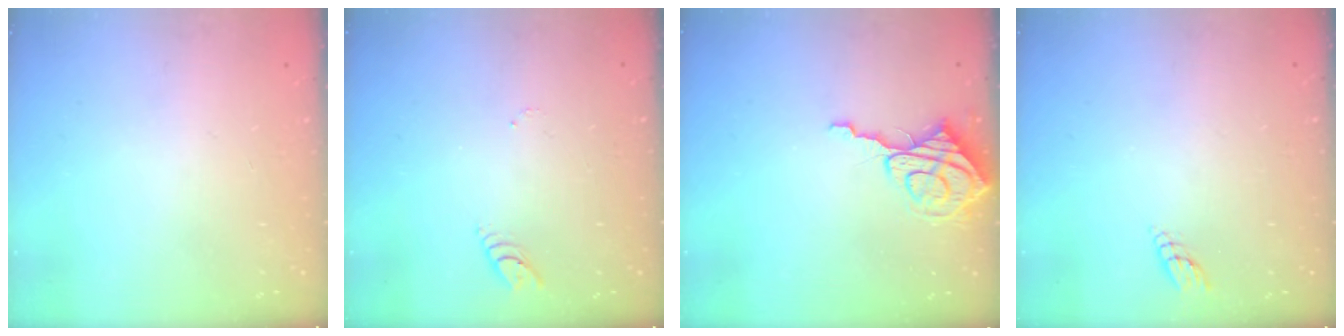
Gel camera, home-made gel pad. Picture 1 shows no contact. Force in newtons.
{"total": 3.5, "press": 3.5, "slide": 0.3}
{"total": 9.0, "press": 8.9, "slide": 1.1}
{"total": 3.0, "press": 3.0, "slide": 0.3}